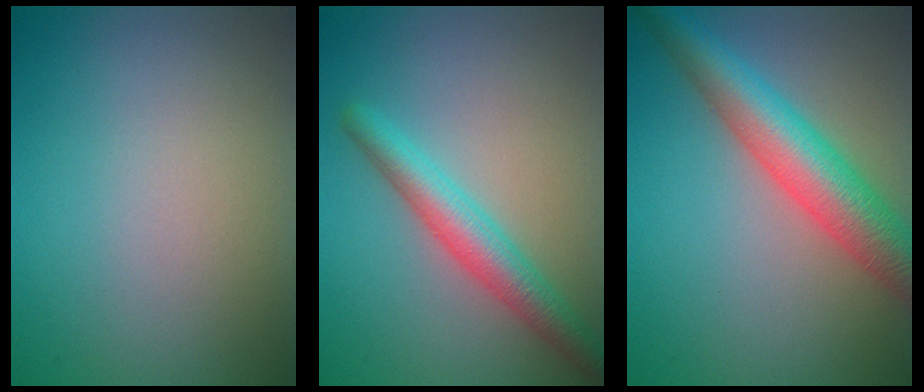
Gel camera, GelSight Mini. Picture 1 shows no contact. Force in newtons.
{"total": 4.1, "press": 4.1, "slide": 0.1}
{"total": 7.4, "press": 7.4, "slide": 0.3}